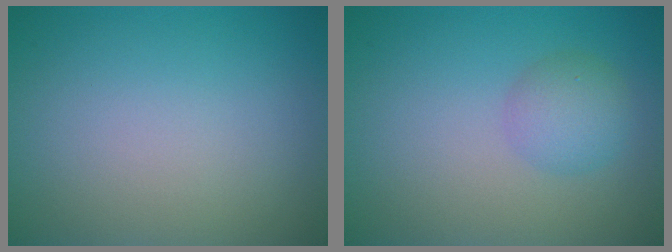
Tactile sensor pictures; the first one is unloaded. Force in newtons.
{"total": 2.5, "press": 2.5, "slide": 0.1}